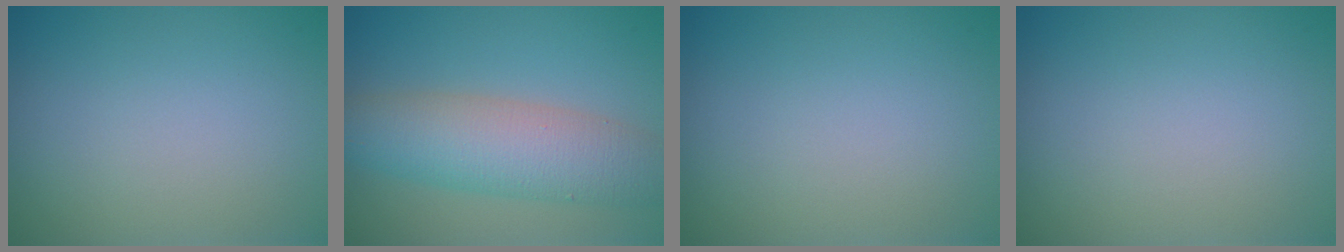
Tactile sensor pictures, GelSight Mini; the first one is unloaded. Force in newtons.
{"total": 7.0, "press": 7.0, "slide": 0.2}
{"total": 0.0}
{"total": 0.0}